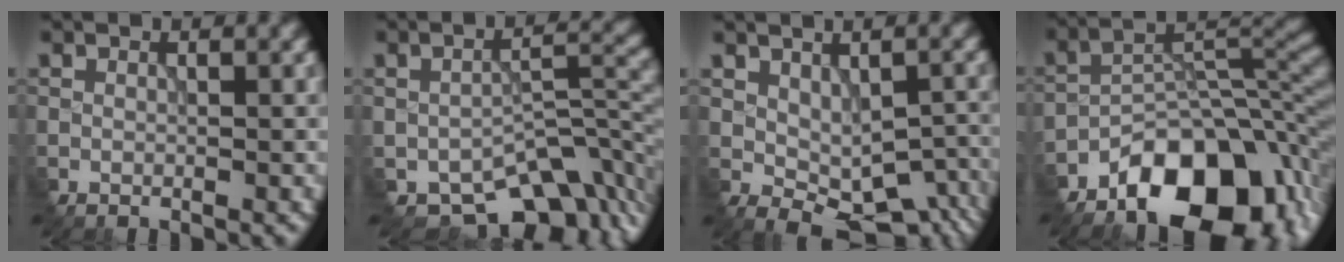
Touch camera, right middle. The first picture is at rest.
{"total": 8.7, "force": [-6.0, 4.3, 4.6], "torque": [-0.048, -0.019, -0.095]}
{"total": 5.5, "force": [-0.8, 3.3, 4.3], "torque": [-0.063, -0.018, 0.005]}
{"total": 11.5, "force": [-7.0, 6.1, 6.8], "torque": [-0.088, -0.004, -0.124]}